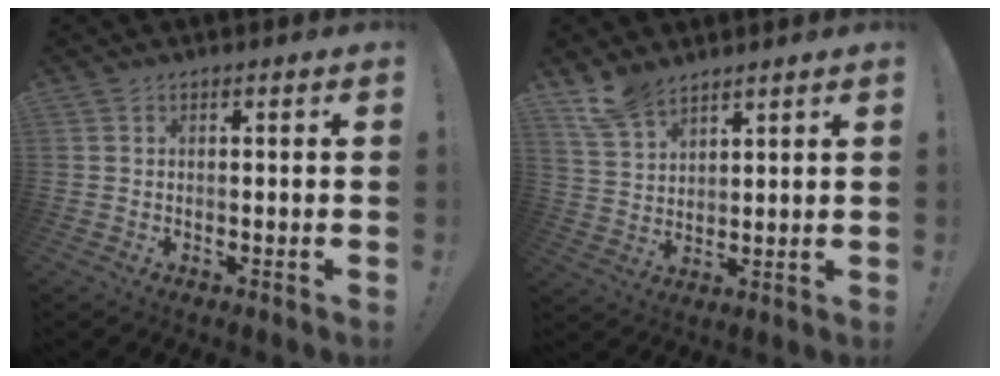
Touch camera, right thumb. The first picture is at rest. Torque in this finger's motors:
{"motor_torque": [-0.63, 0.93, 0.59, 0.47, 0.01]}